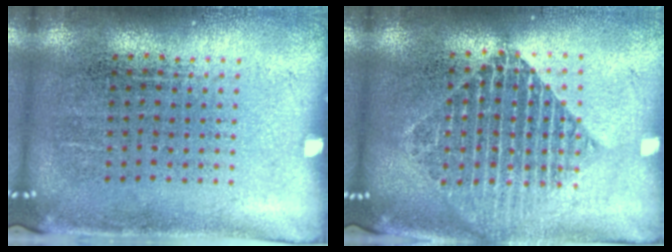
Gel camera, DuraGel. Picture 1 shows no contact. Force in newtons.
{"total": 1.8, "press": 1.6, "slide": 1.0}